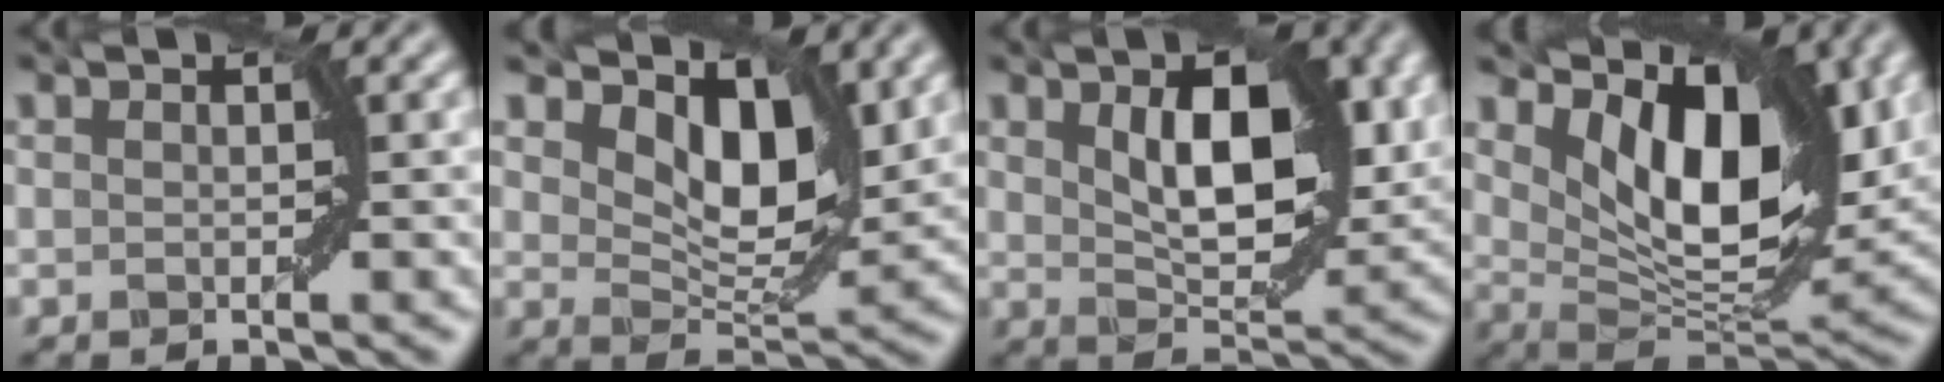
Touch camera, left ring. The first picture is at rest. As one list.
[{"total": 7.1, "force": [3.5, 3.7, 5.0], "torque": [-0.080, -0.011, 0.055]}, {"total": 8.7, "force": [2.5, 4.3, 7.2], "torque": [-0.120, -0.004, 0.045]}, {"total": 11.7, "force": [4.5, 6.0, 9.0], "torque": [-0.143, -0.010, 0.081]}]